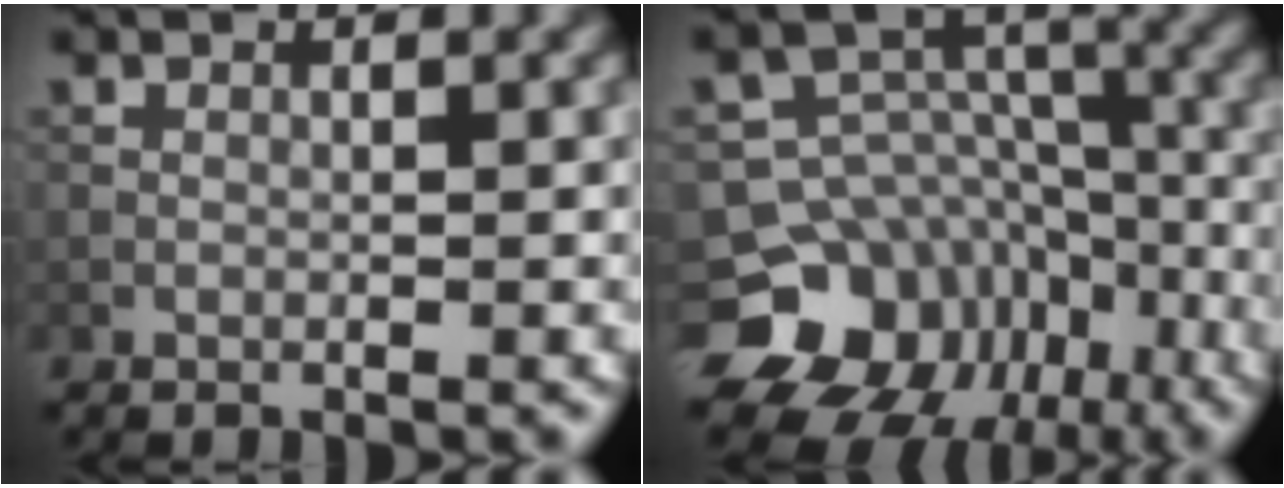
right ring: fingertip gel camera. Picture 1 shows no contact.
{"total": 12.0, "force": [-6.8, 9.3, 3.4], "torque": [-0.065, 0.017, -0.105]}